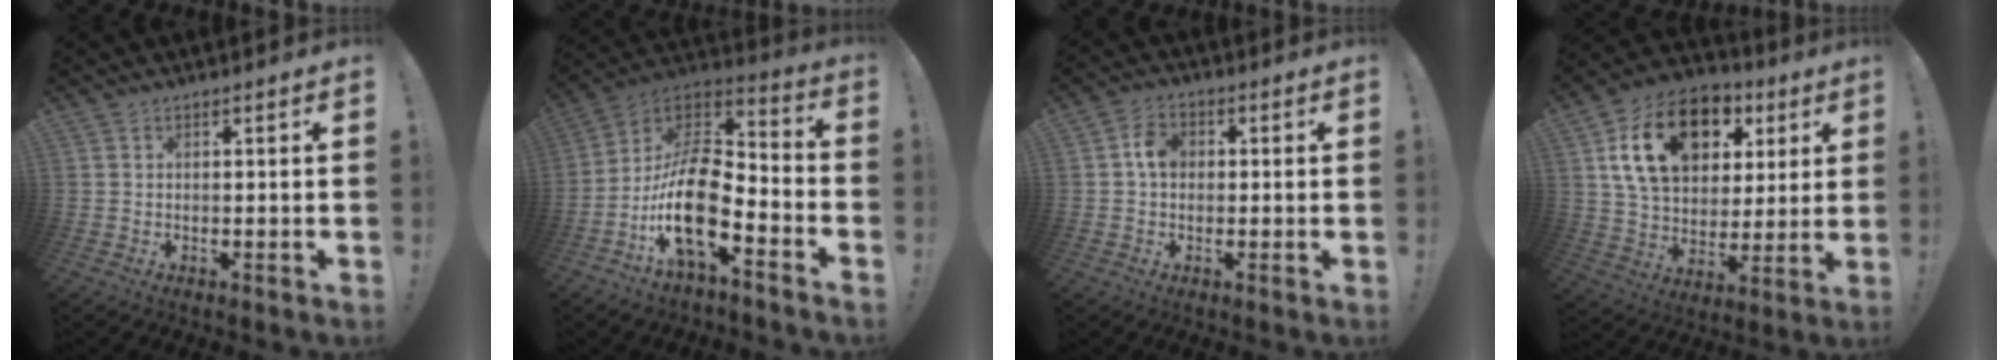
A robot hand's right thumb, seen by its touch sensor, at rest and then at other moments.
{"total": 17.2, "force": [-6.6, 7.5, 14.0], "torque": [-0.292, 0.025, -0.115]}
{"total": 5.7, "force": [0.4, 4.2, 3.8], "torque": [-0.062, 0.013, 0.006]}
{"total": 20.3, "force": [8.3, 13.8, 12.3], "torque": [-0.202, -0.022, 0.156]}